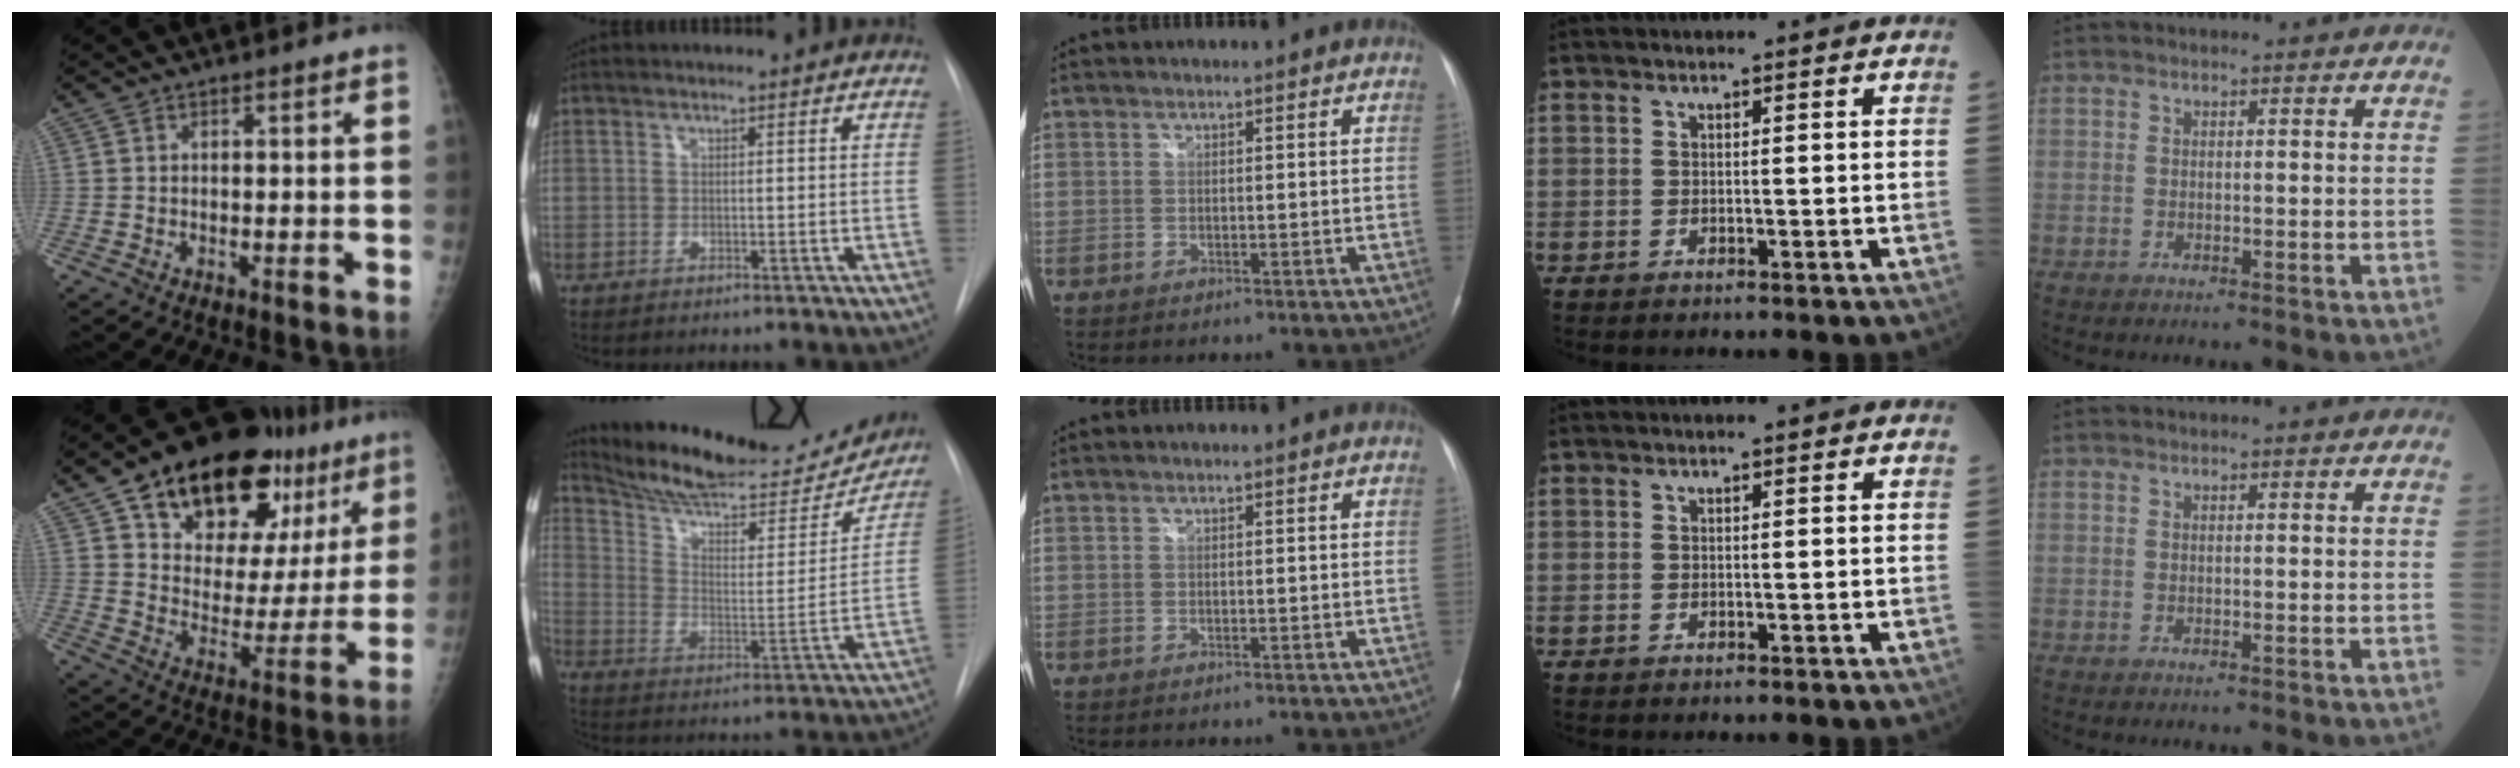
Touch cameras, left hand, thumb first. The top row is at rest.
{"thumb": {"total": 27.1, "force": [16.6, 13.9, 16.3], "torque": [-0.197, -0.045, 0.253]}, "index": {"total": 24.6, "force": [22.8, 5.2, 7.8], "torque": [-0.120, -0.042, 0.316]}}